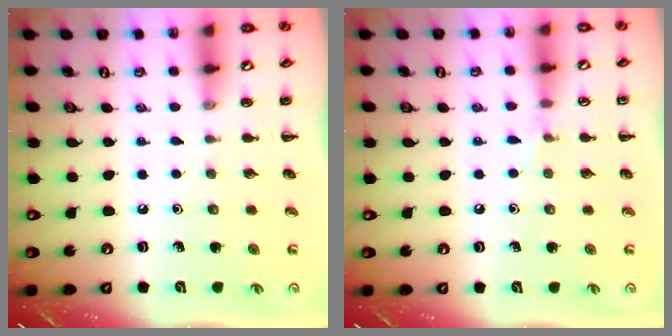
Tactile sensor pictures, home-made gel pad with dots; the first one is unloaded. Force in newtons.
{"total": 4.0, "press": 3.7, "slide": 1.4}